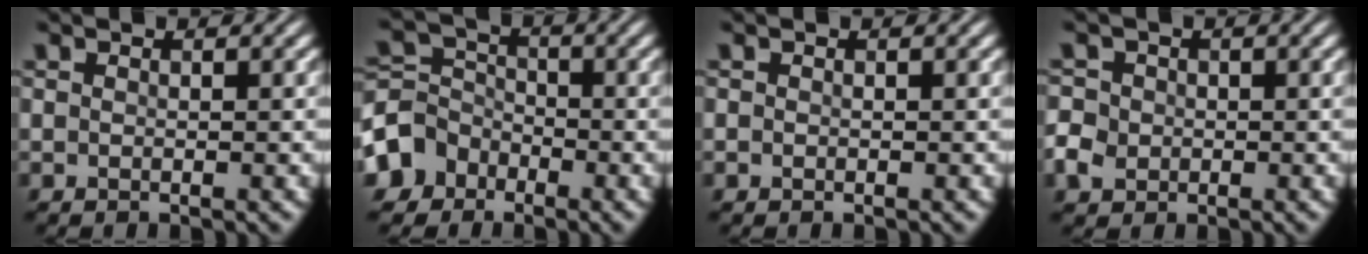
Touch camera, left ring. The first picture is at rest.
{"total": 4.6, "force": [-2.6, 3.7, 0.8], "torque": [-0.004, 0.014, -0.066]}
{"total": 0.0}
{"total": 2.6, "force": [-0.6, 2.4, 0.9], "torque": [-0.017, 0.002, -0.012]}